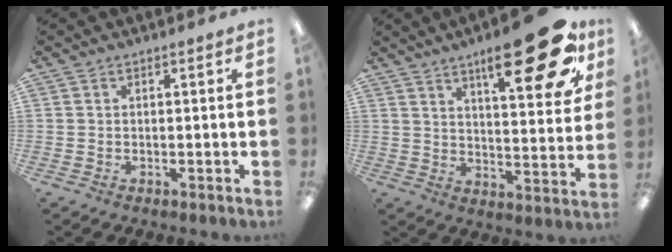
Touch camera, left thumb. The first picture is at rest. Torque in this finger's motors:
{"motor_torque": [0.24, 0.73, 1.29, -1.48, 0.35]}